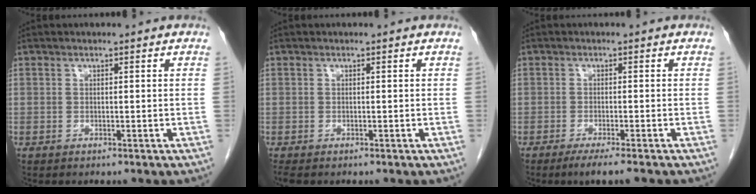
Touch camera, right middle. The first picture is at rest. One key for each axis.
{"total": 1.2, "fx": -1.0, "fy": 0.4, "fz": 0.5, "tx": -0.011, "ty": -0.005, "tz": -0.015}
{"total": 4.4, "fx": -3.3, "fy": 0.0, "fz": 2.9, "tx": -0.039, "ty": -0.009, "tz": -0.050}